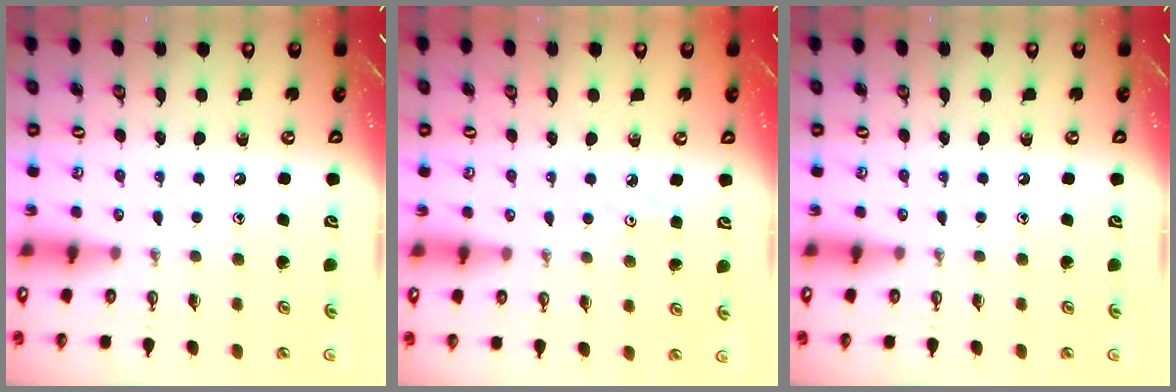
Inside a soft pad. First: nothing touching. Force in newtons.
{"total": 2.6, "press": 2.6, "slide": 0.5}
{"total": 0.0}